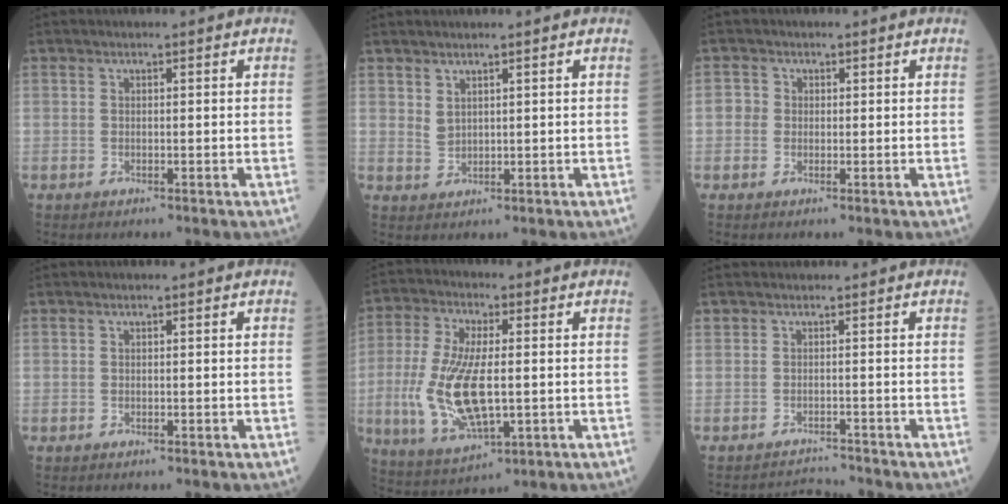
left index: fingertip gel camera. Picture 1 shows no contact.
{"total": 2.0, "force": [1.4, 1.0, 1.0], "torque": [-0.027, -0.003, 0.046]}
{"total": 2.0, "force": [-0.2, 2.0, 0.2], "torque": [0.004, 0.004, -0.004]}
{"total": 0.0}
{"total": 12.4, "force": [-1.3, 4.2, 11.6], "torque": [-0.253, -0.008, -0.010]}
{"total": 2.1, "force": [-1.6, -0.1, -1.4], "torque": [0.019, -0.005, -0.021]}